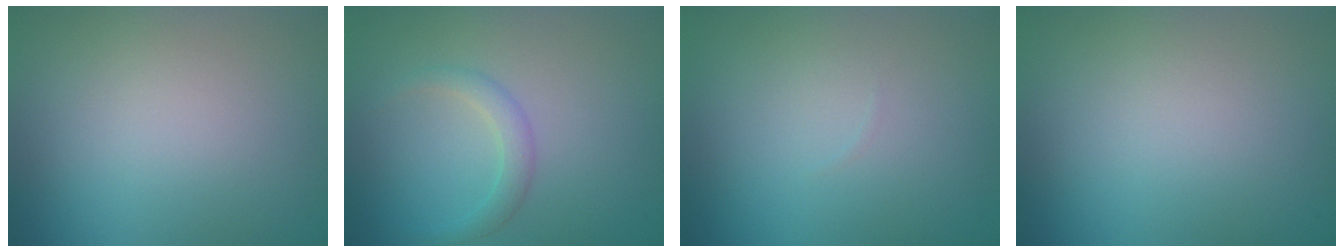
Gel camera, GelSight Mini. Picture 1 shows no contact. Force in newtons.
{"total": 1.7, "press": 1.7, "slide": 0.1}
{"total": 0.0}
{"total": 0.0}